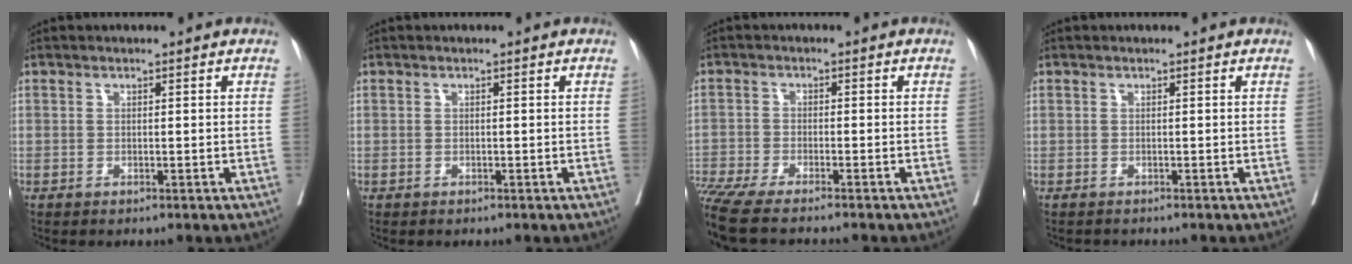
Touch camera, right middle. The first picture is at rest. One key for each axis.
{"total": 0.0}
{"total": 11.6, "fx": -9.8, "fy": 0.7, "fz": 6.2, "tx": -0.102, "ty": -0.016, "tz": -0.163}
{"total": 0.8, "fx": -0.5, "fy": 0.7, "fz": -0.1, "tx": -0.004, "ty": 0.005, "tz": -0.011}